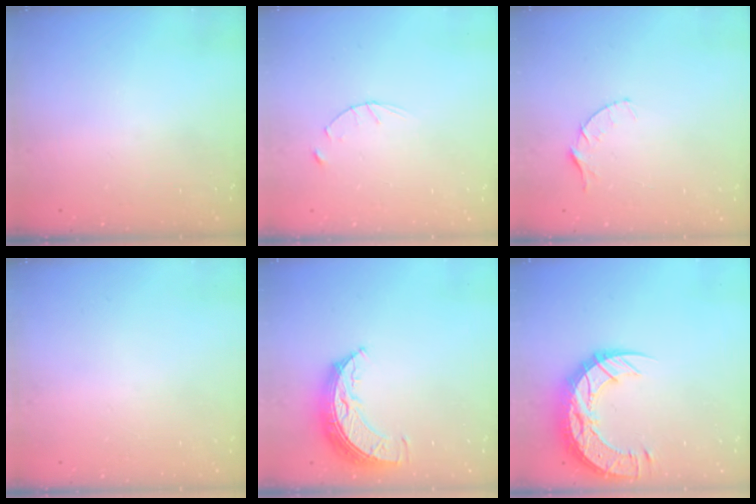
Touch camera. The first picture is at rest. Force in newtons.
{"total": 2.8, "press": 2.8, "slide": 0.4}
{"total": 4.1, "press": 4.0, "slide": 0.4}
{"total": 0.0}
{"total": 8.4, "press": 8.4, "slide": 0.7}
{"total": 16.8, "press": 16.7, "slide": 1.1}